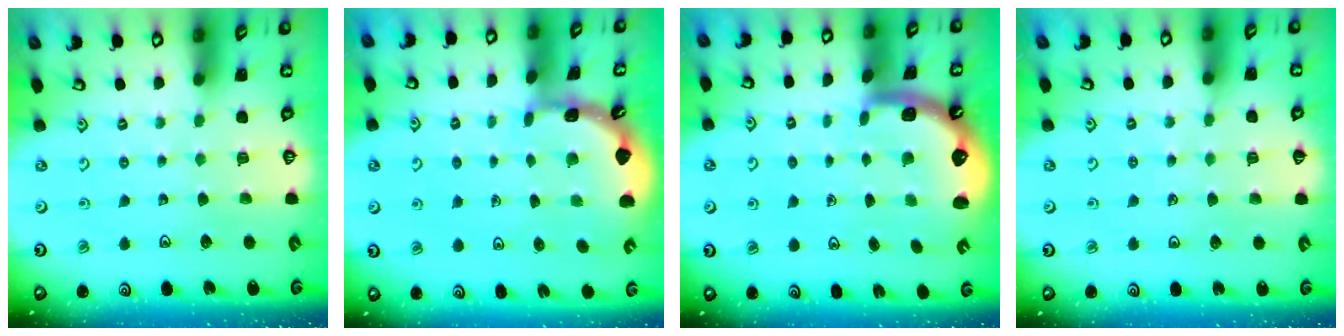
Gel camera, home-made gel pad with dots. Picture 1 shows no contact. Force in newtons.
{"total": 1.8, "press": 1.8, "slide": 0.1}
{"total": 1.6, "press": 1.4, "slide": 0.6}
{"total": 2.1, "press": 2.0, "slide": 0.3}